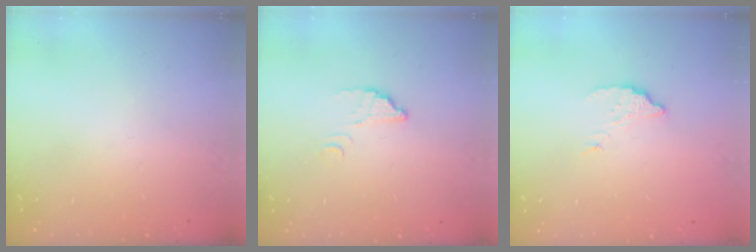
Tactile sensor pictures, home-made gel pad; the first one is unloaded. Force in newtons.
{"total": 3.1, "press": 3.1, "slide": 0.2}
{"total": 2.8, "press": 2.8, "slide": 0.2}